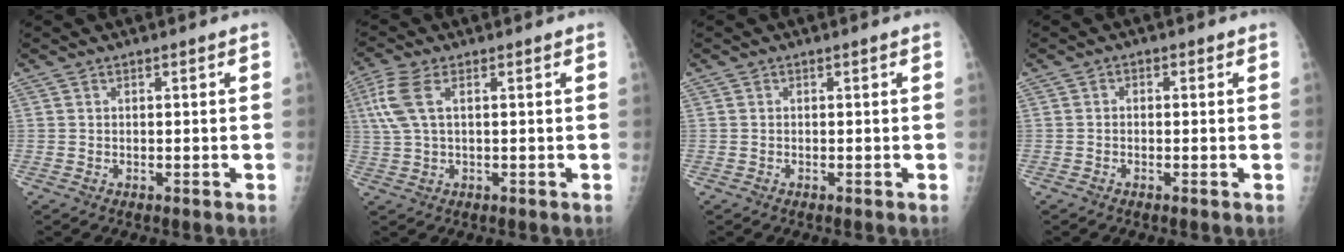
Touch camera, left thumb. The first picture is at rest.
{"total": 6.4, "force": [1.9, 2.8, 5.5], "torque": [-0.157, 0.012, 0.042]}
{"total": 0.0}
{"total": 0.7, "force": [0.0, 0.6, 0.5], "torque": [0.001, 0.002, -0.008]}